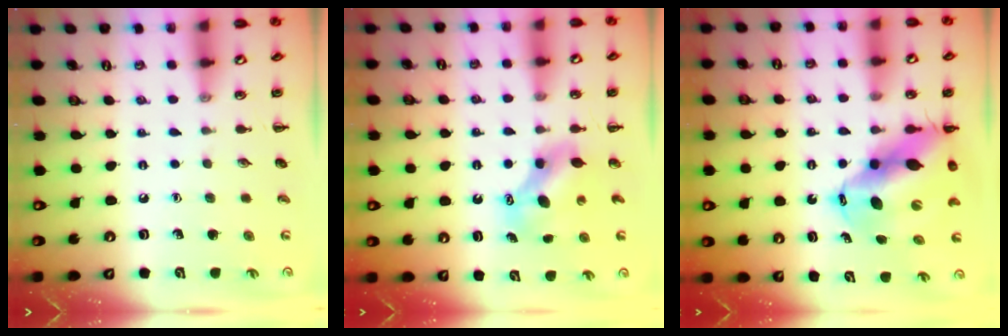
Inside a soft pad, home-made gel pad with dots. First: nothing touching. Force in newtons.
{"total": 7.3, "press": 7.3, "slide": 0.7}
{"total": 15.6, "press": 15.0, "slide": 4.3}